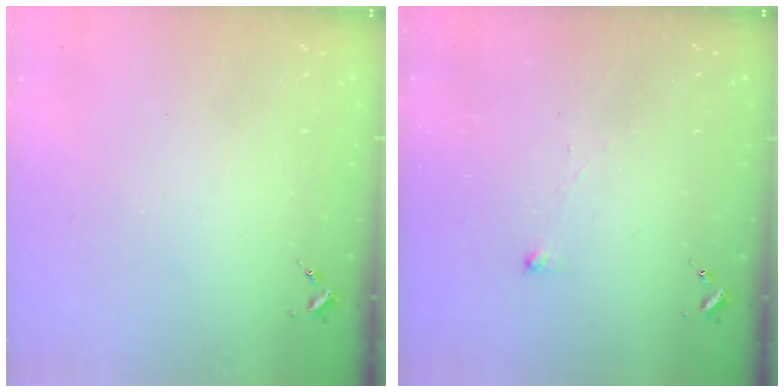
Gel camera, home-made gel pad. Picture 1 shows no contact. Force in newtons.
{"total": 2.5, "press": 2.5, "slide": 0.2}